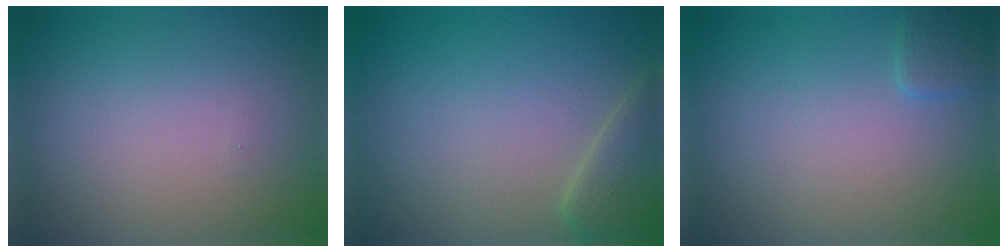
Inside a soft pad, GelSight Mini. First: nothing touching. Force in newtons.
{"total": 2.6, "press": 2.6, "slide": 0.2}
{"total": 1.3, "press": 1.3, "slide": 0.1}